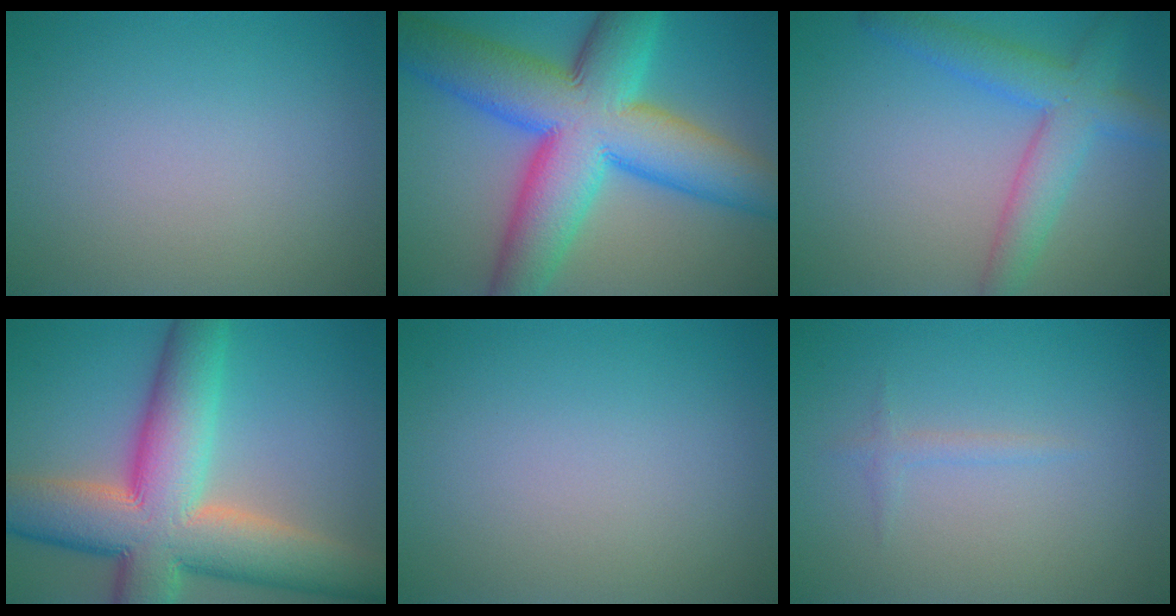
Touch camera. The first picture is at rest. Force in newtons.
{"total": 14.5, "press": 14.5, "slide": 0.1}
{"total": 4.7, "press": 4.6, "slide": 0.4}
{"total": 13.7, "press": 13.7, "slide": 0.8}
{"total": 0.0}
{"total": 0.8, "press": 0.8, "slide": 0.0}